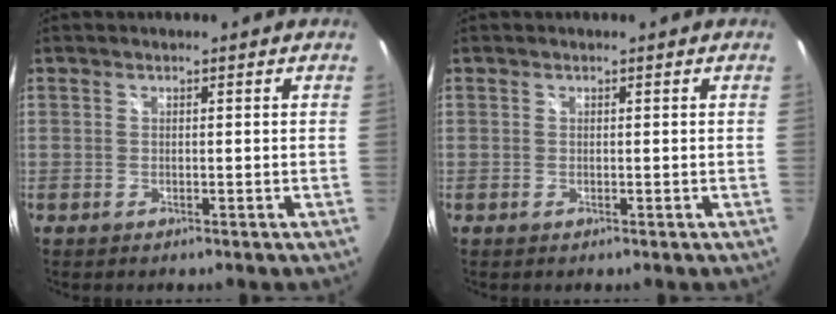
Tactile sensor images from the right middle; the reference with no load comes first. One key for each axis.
{"total": 0.0}